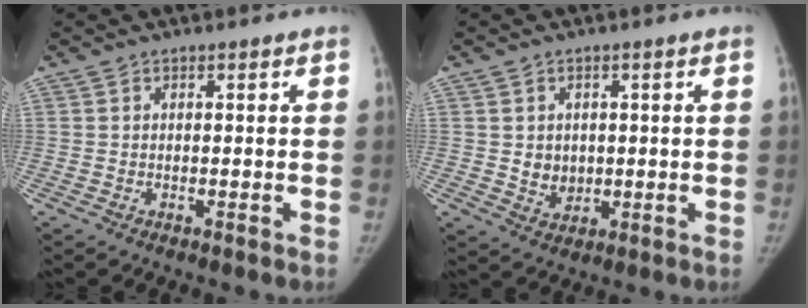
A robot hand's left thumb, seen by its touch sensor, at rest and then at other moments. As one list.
[{"total": 4.3, "force": [0.4, 3.7, 2.3], "torque": [-0.019, -0.006, 0.017]}]